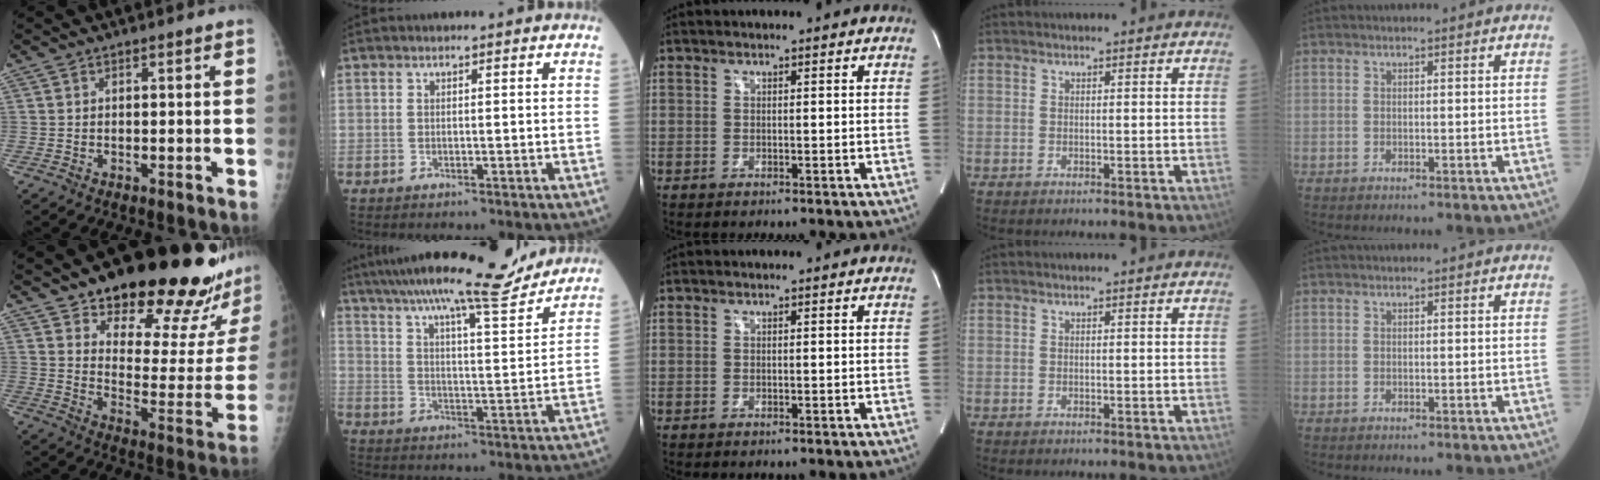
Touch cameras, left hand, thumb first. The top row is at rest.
{"thumb": {"total": 26.2, "force": [19.5, 8.2, 15.5], "torque": [-0.175, -0.101, 0.265]}, "index": {"total": 16.9, "force": [15.3, 0.4, 7.4], "torque": [-0.123, -0.013, 0.226]}}